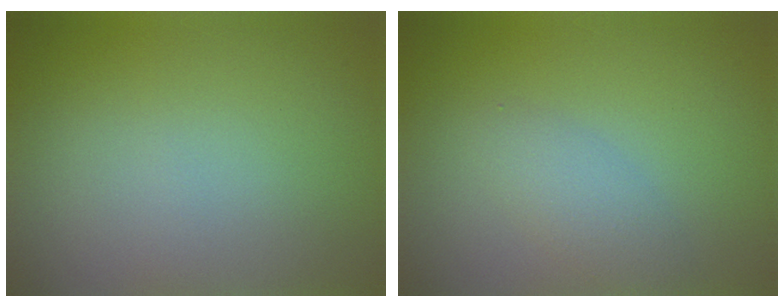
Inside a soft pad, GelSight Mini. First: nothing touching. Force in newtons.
{"total": 2.1, "press": 2.1, "slide": 0.0}